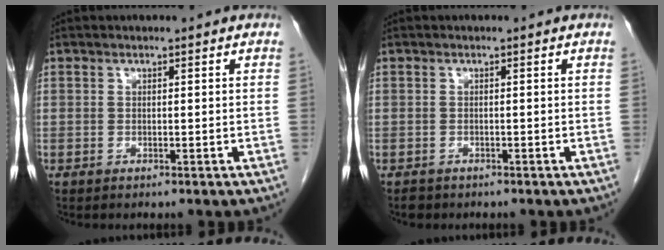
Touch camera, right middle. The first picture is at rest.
{"total": 1.2, "force": [-0.9, 0.7, 0.1], "torque": [-0.011, -0.001, -0.014]}